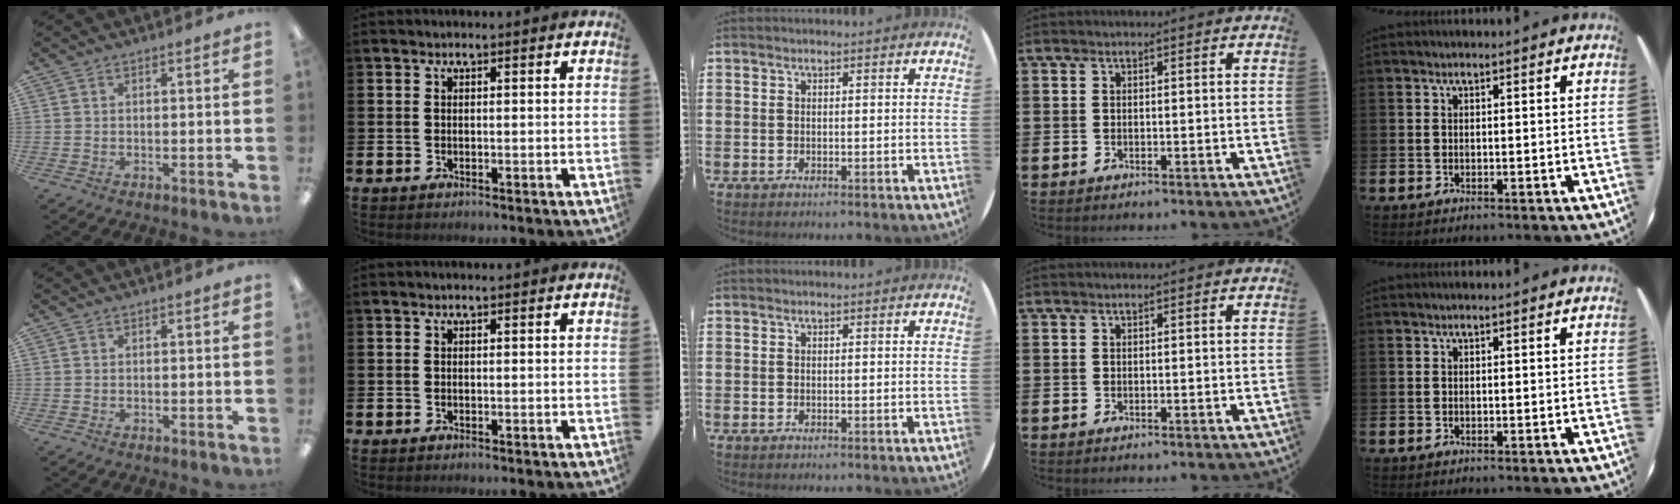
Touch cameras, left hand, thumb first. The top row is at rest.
{}